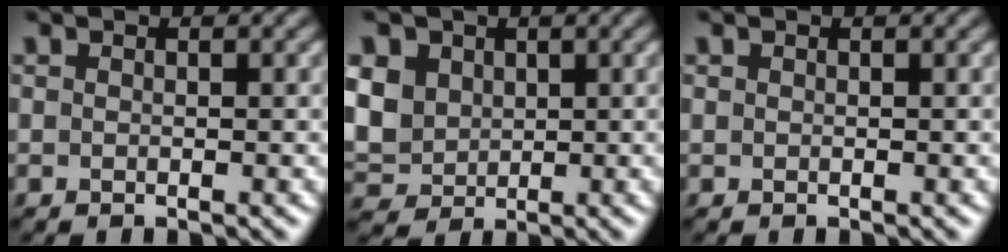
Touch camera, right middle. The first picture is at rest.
{"total": 7.3, "force": [1.8, 5.8, 4.0], "torque": [-0.110, 0.022, 0.030]}
{"total": 0.0}